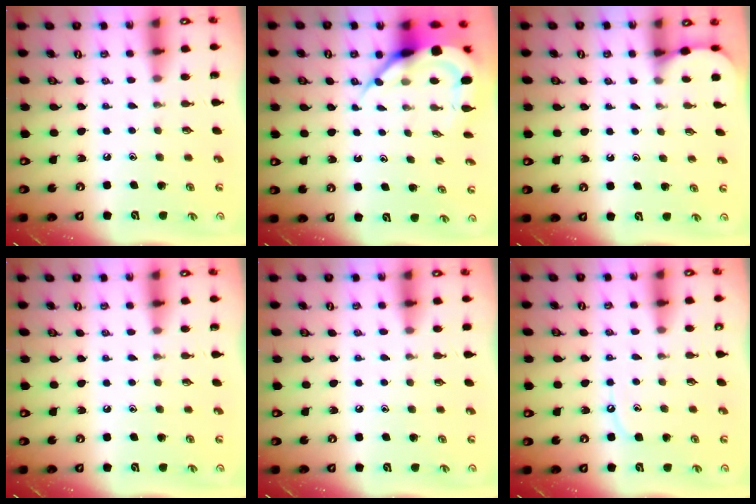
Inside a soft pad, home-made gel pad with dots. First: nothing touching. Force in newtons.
{"total": 8.1, "press": 8.0, "slide": 0.9}
{"total": 1.8, "press": 1.8, "slide": 0.1}
{"total": 0.0}
{"total": 4.3, "press": 4.3, "slide": 0.6}
{"total": 4.5, "press": 4.5, "slide": 0.6}